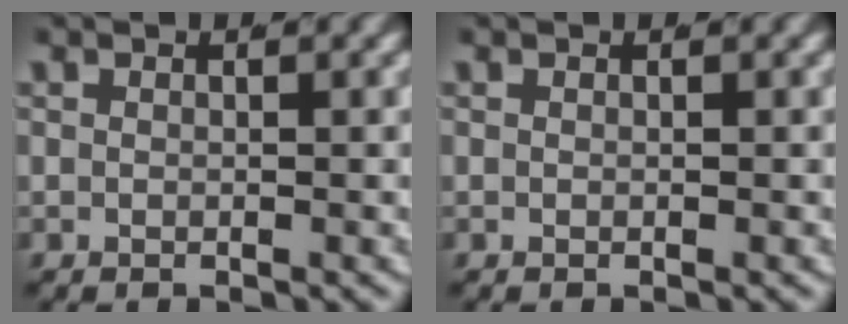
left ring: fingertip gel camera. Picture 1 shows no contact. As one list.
[{"total": 0.0}]